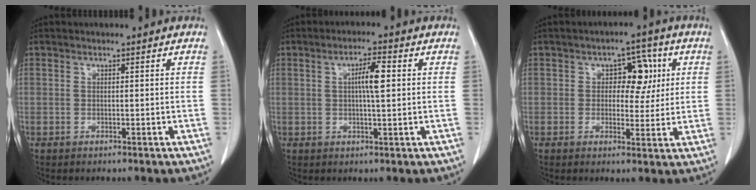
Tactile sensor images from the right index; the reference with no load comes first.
{"total": 4.6, "force": [0.8, 0.5, 4.5], "torque": [-0.079, 0.004, 0.011]}
{"total": 5.7, "force": [1.6, 3.2, 4.4], "torque": [-0.055, 0.012, 0.023]}